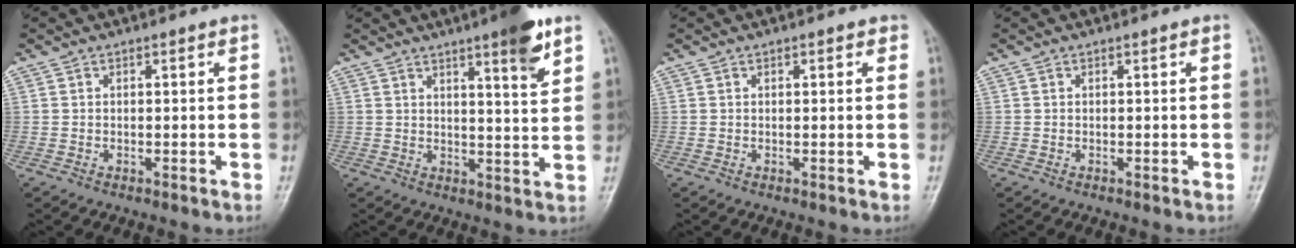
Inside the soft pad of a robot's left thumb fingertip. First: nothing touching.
{"total": 8.2, "force": [5.0, 1.0, 6.4], "torque": [-0.084, -0.029, 0.068]}
{"total": 1.3, "force": [0.7, 0.7, 0.9], "torque": [-0.006, 0.000, 0.004]}
{"total": 0.0}